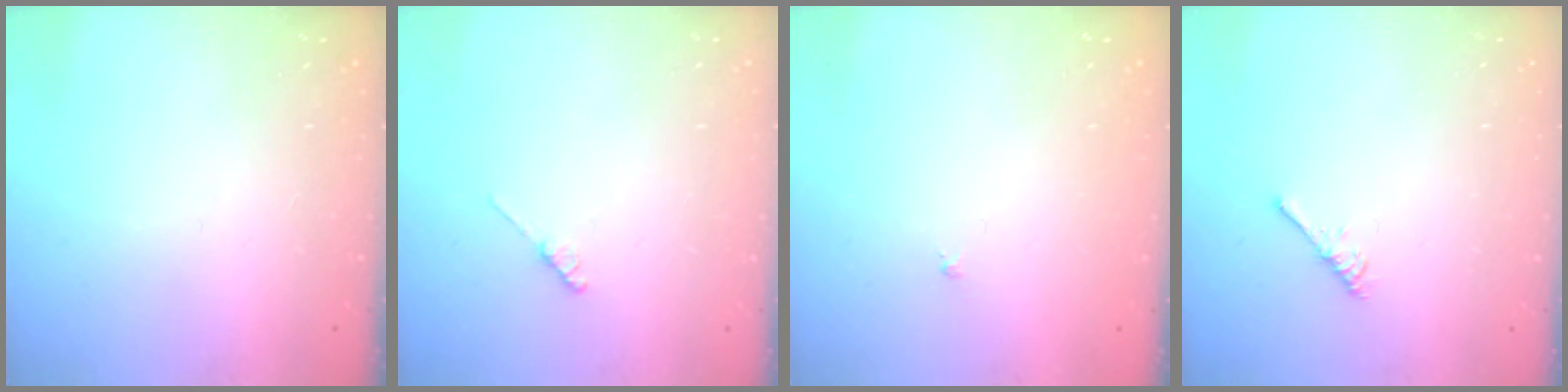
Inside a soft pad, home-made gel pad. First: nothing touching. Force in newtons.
{"total": 2.0, "press": 1.9, "slide": 0.3}
{"total": 1.0, "press": 0.9, "slide": 0.3}
{"total": 2.7, "press": 2.7, "slide": 0.5}